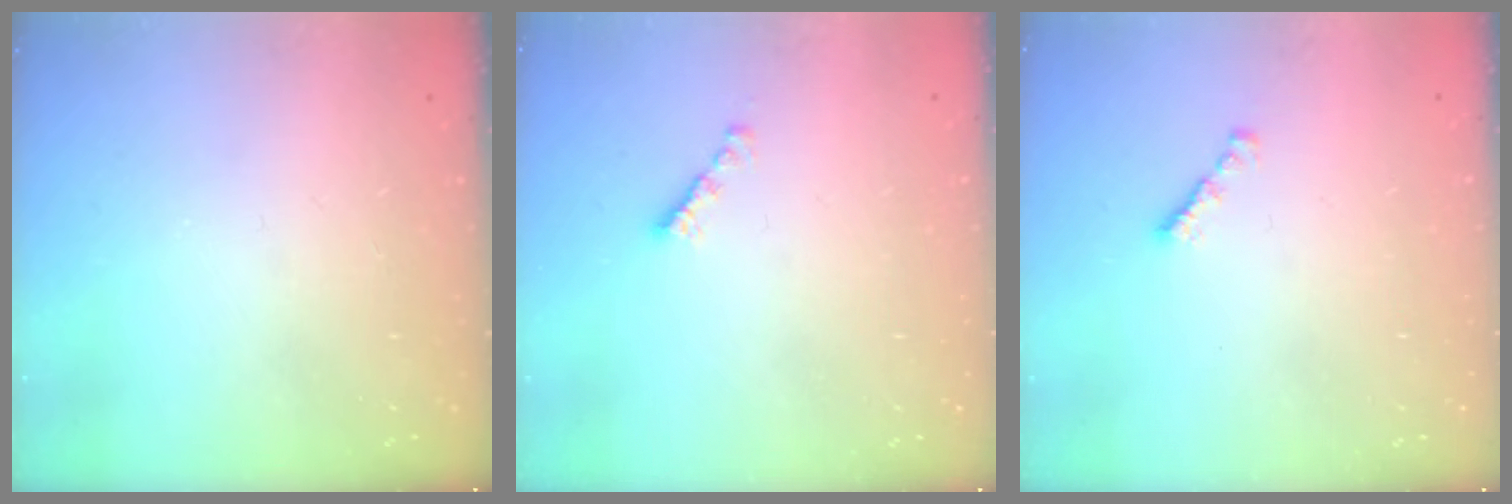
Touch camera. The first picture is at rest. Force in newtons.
{"total": 2.1, "press": 2.1, "slide": 0.3}
{"total": 1.0, "press": 0.8, "slide": 0.5}